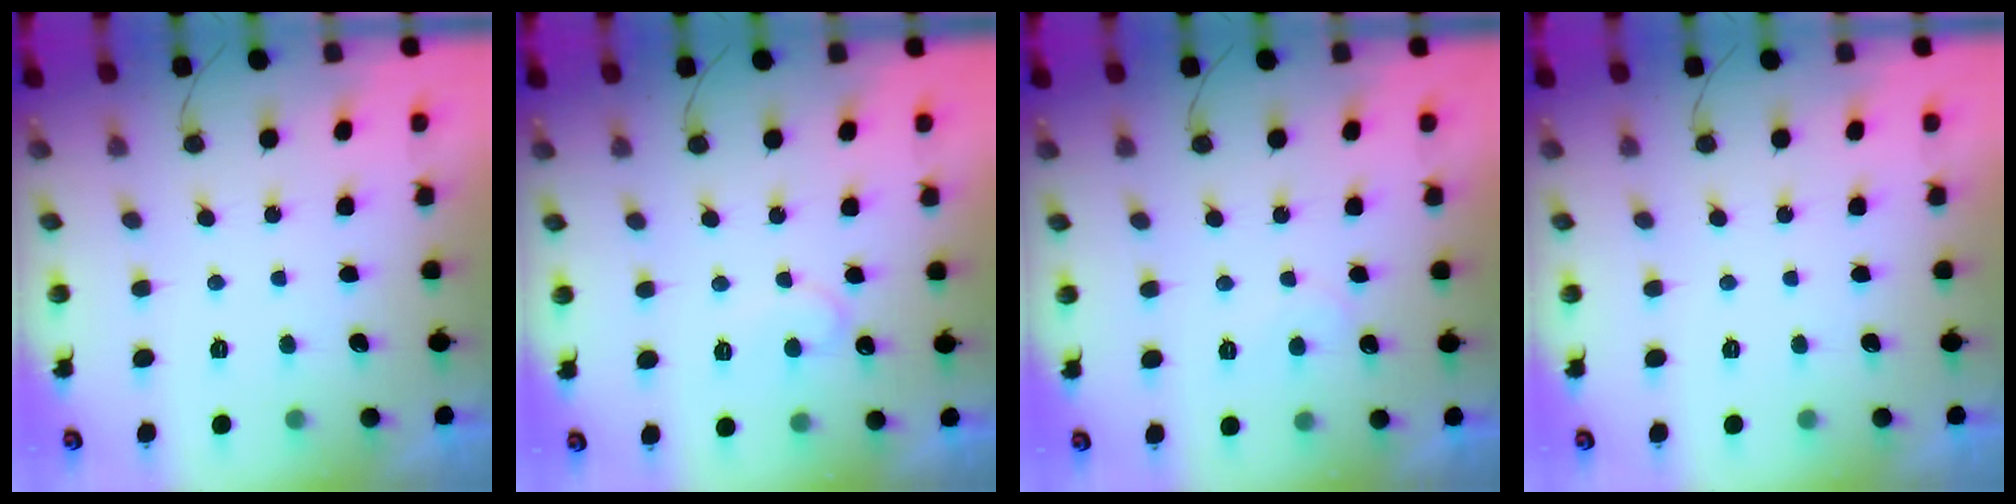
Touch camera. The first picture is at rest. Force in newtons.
{"total": 7.5, "press": 7.5, "slide": 0.4}
{"total": 5.7, "press": 5.7, "slide": 0.5}
{"total": 0.0}